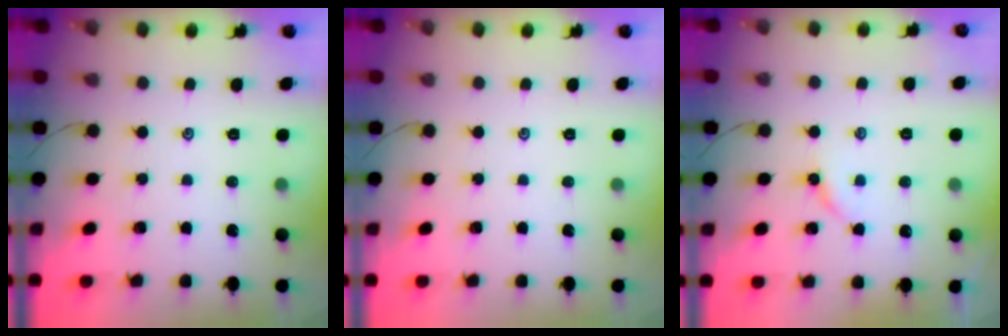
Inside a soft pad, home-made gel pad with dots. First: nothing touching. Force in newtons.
{"total": 0.0}
{"total": 2.5, "press": 2.4, "slide": 0.4}